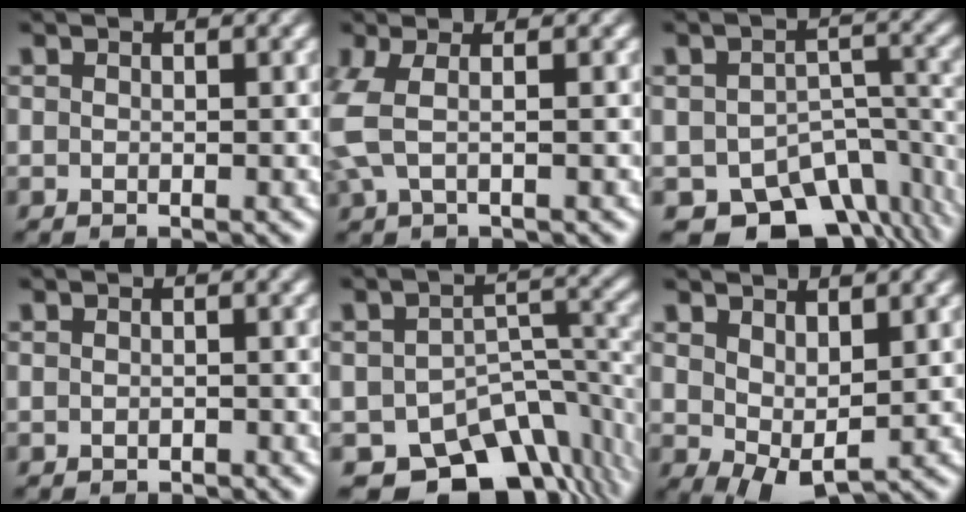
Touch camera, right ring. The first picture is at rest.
{"total": 3.3, "force": [0.3, 1.5, 2.9], "torque": [-0.068, 0.007, 0.006]}
{"total": 13.3, "force": [-8.7, 7.9, 6.3], "torque": [-0.083, -0.043, -0.118]}
{"total": 0.9, "force": [-0.9, -0.1, -0.1], "torque": [0.001, -0.007, -0.011]}
{"total": 14.2, "force": [-8.8, 8.1, 7.7], "torque": [-0.108, -0.043, -0.117]}
{"total": 2.8, "force": [0.8, 1.3, 2.4], "torque": [-0.040, -0.024, 0.027]}